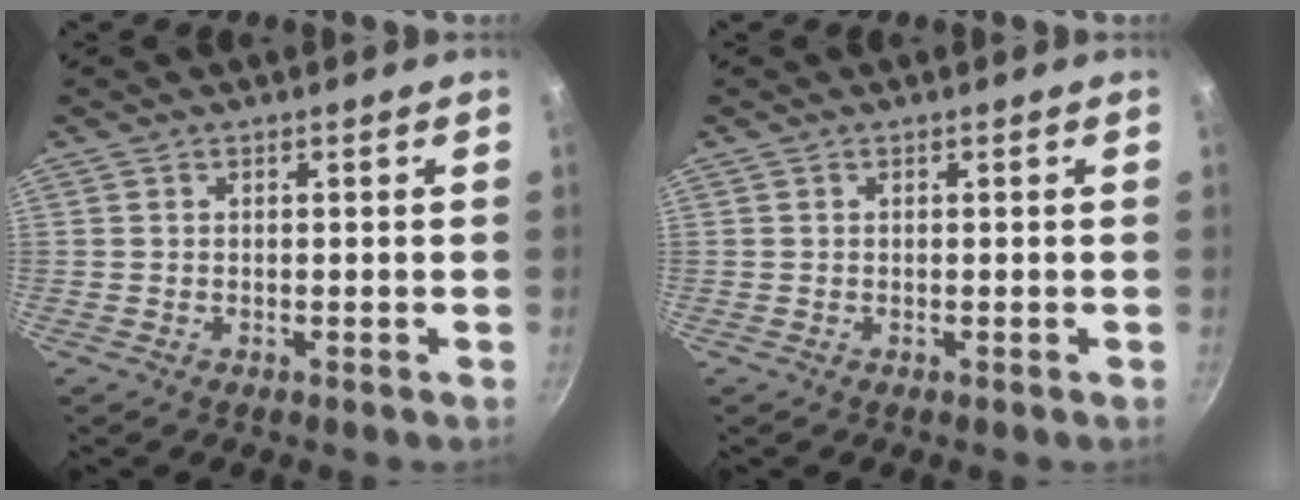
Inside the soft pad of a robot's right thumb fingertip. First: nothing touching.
{"total": 0.0}